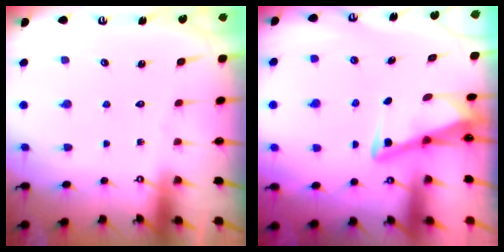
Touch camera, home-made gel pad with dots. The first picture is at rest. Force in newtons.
{"total": 3.3, "press": 3.3, "slide": 0.4}